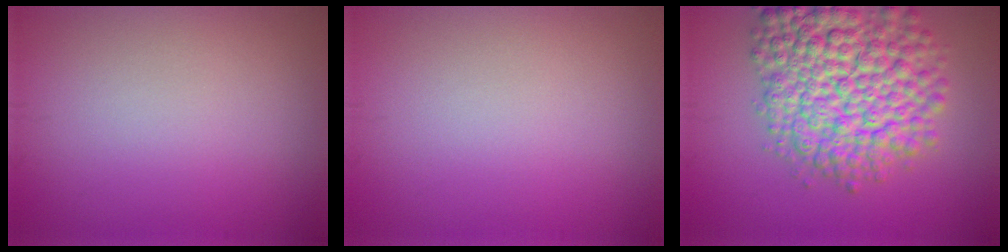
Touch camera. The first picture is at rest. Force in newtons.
{"total": 0.0}
{"total": 10.6, "press": 10.5, "slide": 0.4}